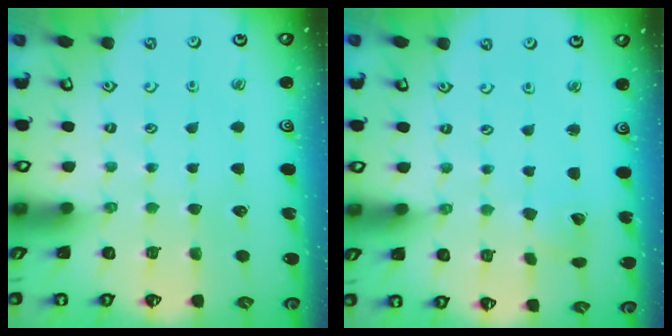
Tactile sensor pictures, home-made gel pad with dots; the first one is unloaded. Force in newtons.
{"total": 2.7, "press": 2.7, "slide": 0.3}